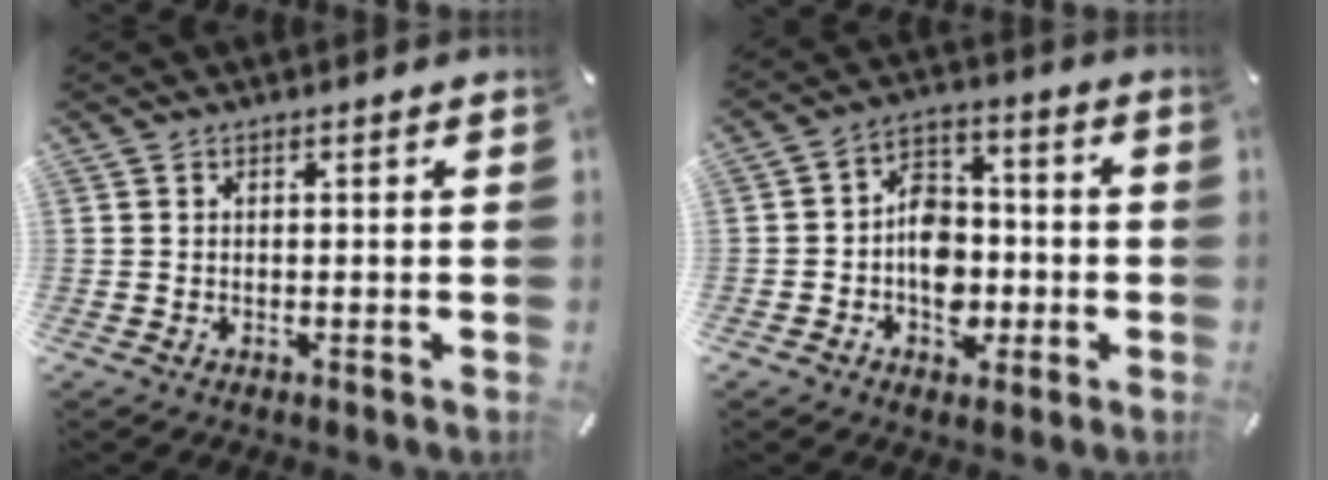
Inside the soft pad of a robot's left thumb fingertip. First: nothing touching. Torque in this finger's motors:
{"motor_torque": [-0.16, 1.08, 0.80, 0.28, 0.11]}